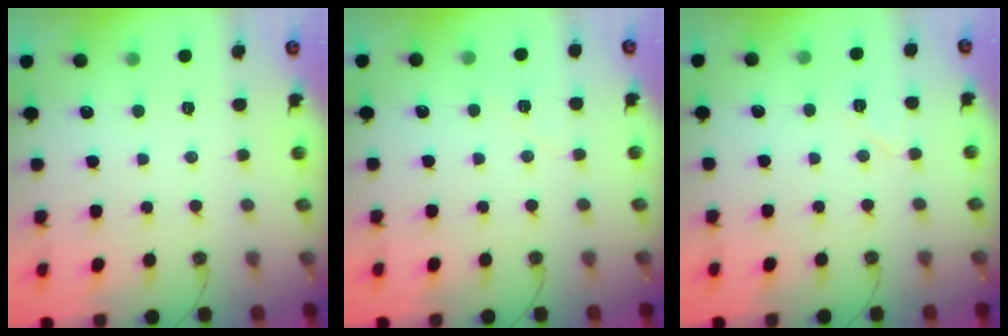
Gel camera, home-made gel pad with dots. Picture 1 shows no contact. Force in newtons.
{"total": 4.9, "press": 4.7, "slide": 1.1}
{"total": 5.4, "press": 5.0, "slide": 2.0}